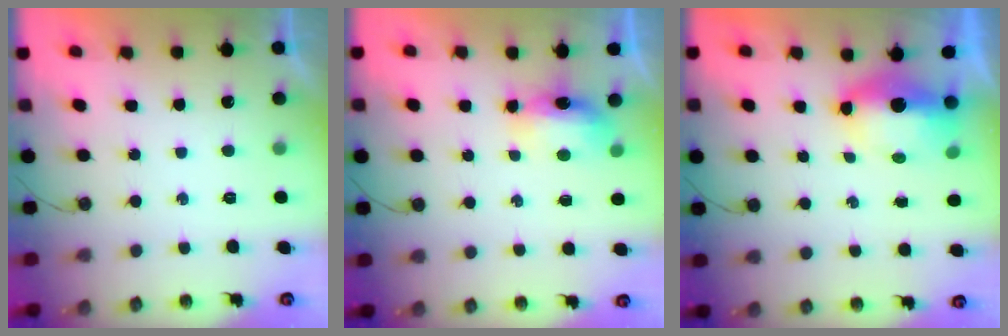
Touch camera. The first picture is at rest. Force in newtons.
{"total": 6.4, "press": 6.4, "slide": 0.2}
{"total": 7.4, "press": 7.3, "slide": 1.0}